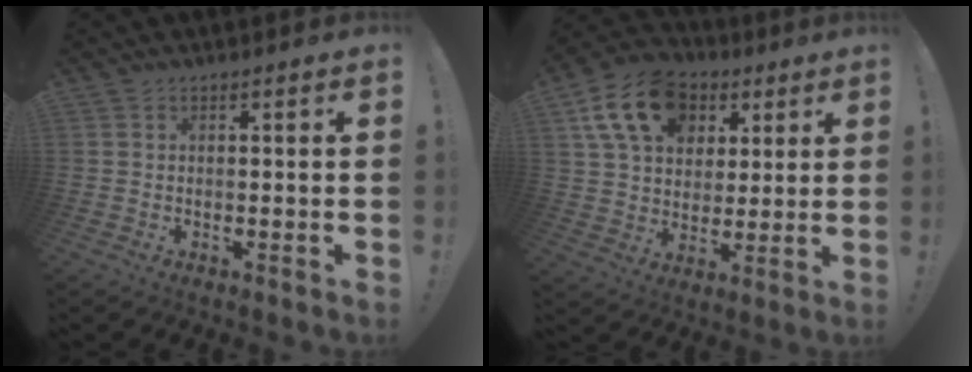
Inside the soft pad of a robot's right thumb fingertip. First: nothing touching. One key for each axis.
{"total": 18.0, "fx": 7.6, "fy": 12.8, "fz": 10.2, "tx": -0.164, "ty": -0.019, "tz": 0.146}